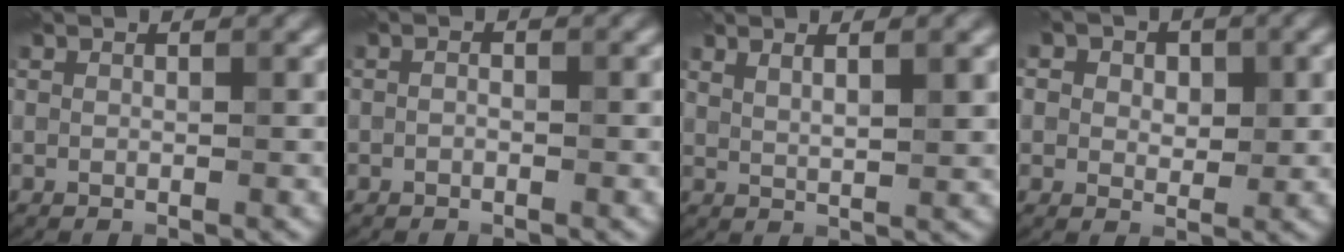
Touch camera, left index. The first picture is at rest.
{"total": 0.6, "force": [-0.3, 0.4, 0.5], "torque": [-0.008, -0.003, -0.007]}
{"total": 3.3, "force": [1.6, 1.0, 2.7], "torque": [-0.030, 0.000, 0.025]}
{"total": 5.9, "force": [2.5, 4.1, 3.4], "torque": [-0.036, 0.021, 0.003]}